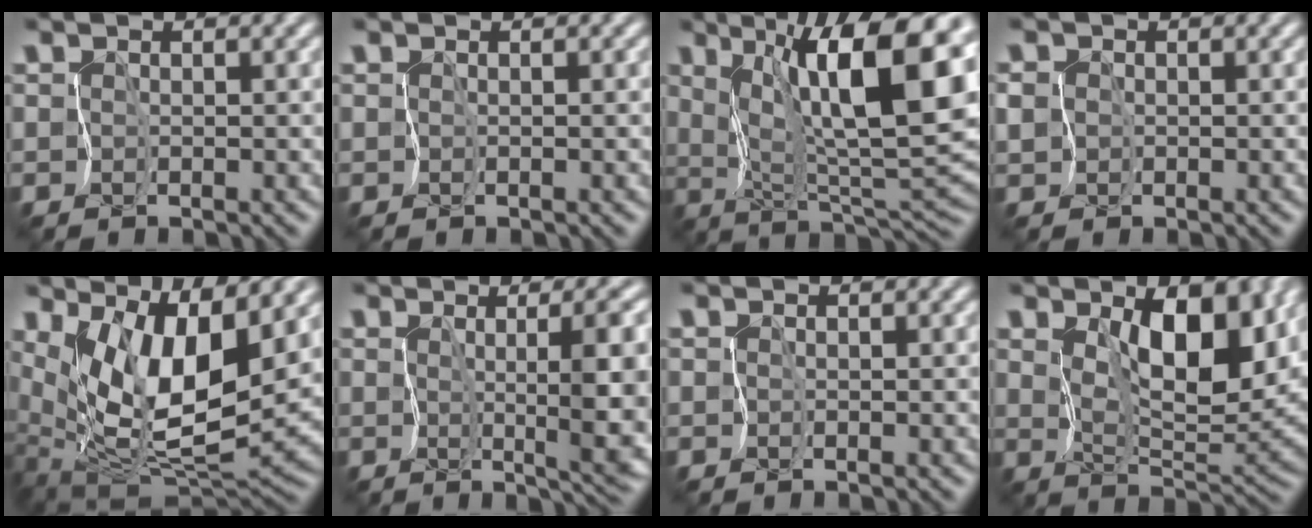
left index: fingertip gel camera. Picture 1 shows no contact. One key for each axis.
{"total": 0.0}
{"total": 12.1, "fx": 4.6, "fy": 3.8, "fz": 10.6, "tx": -0.153, "ty": -0.003, "tz": 0.079}
{"total": 2.0, "fx": -0.4, "fy": 1.9, "fz": 0.5, "tx": -0.008, "ty": 0.001, "tz": -0.007}
{"total": 11.1, "fx": 4.5, "fy": 3.9, "fz": 9.4, "tx": -0.165, "ty": -0.015, "tz": 0.082}
{"total": 7.8, "fx": 0.9, "fy": 1.3, "fz": 7.6, "tx": -0.104, "ty": -0.011, "tz": 0.021}
{"total": 0.0}
{"total": 7.2, "fx": 2.7, "fy": 3.1, "fz": 6.0, "tx": -0.095, "ty": -0.014, "tz": 0.045}